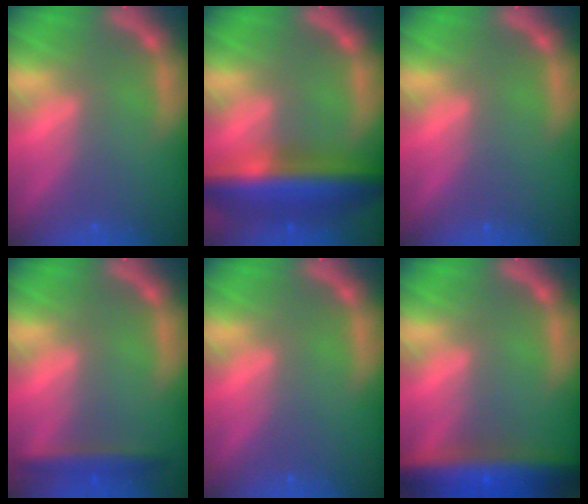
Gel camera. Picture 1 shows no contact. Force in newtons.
{"total": 9.5}
{"total": 0.0}
{"total": 2.9}
{"total": 0.0}
{"total": 10.0}